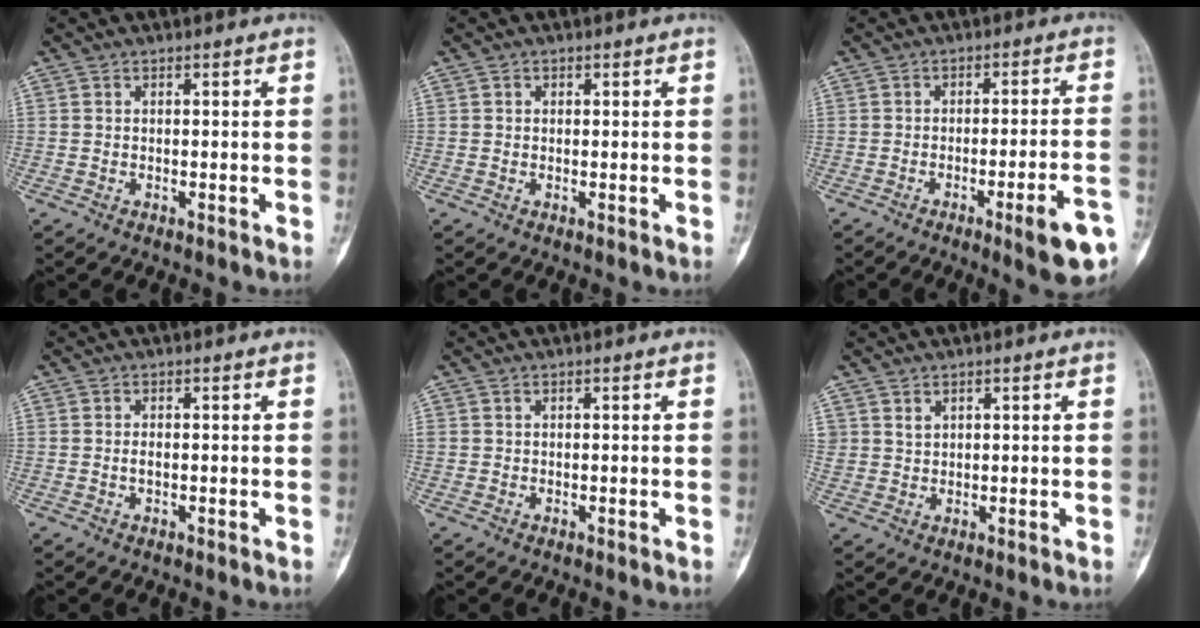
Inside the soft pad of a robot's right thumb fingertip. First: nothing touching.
{"total": 0.7, "force": [0.2, 0.7, 0.2], "torque": [0.003, 0.001, 0.002]}
{"total": 9.8, "force": [-4.8, 1.3, 8.4], "torque": [-0.108, 0.021, -0.061]}
{"total": 1.0, "force": [-0.1, 0.5, 0.9], "torque": [-0.013, 0.001, -0.003]}
{"total": 0.0}
{"total": 1.6, "force": [1.0, 1.1, 0.4], "torque": [0.005, -0.009, 0.020]}